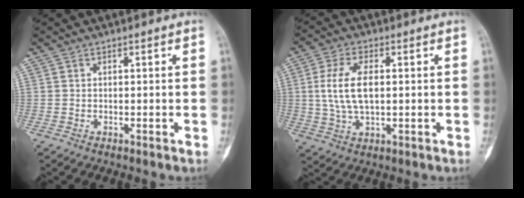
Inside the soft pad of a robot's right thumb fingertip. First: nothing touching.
{"total": 9.5, "force": [0.8, 4.9, 8.2], "torque": [-0.166, 0.005, 0.018]}